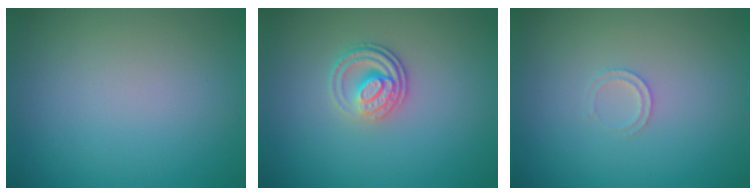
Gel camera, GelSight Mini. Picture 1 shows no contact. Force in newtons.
{"total": 2.8, "press": 2.5, "slide": 1.4}
{"total": 0.9, "press": 0.9, "slide": 0.1}